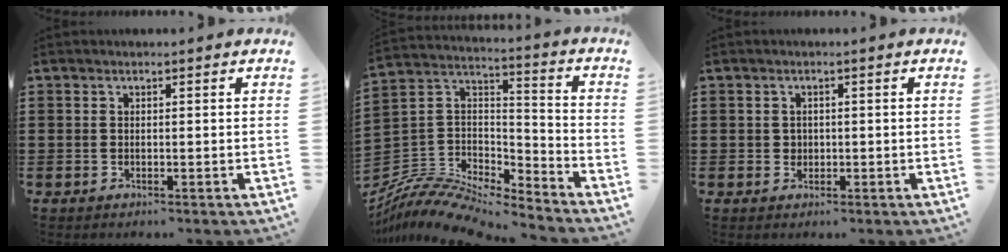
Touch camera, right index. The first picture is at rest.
{"total": 8.2, "force": [-7.4, 2.6, 2.2], "torque": [-0.053, 0.009, -0.150]}
{"total": 1.2, "force": [0.2, 1.1, 0.4], "torque": [-0.012, 0.005, 0.004]}